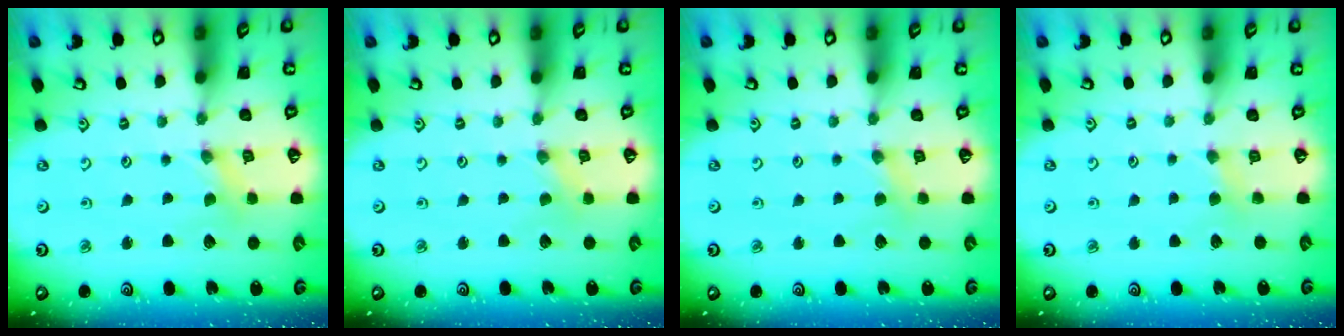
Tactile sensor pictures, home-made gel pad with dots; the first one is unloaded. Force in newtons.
{"total": 0.0}
{"total": 2.4, "press": 2.4, "slide": 0.4}
{"total": 3.2, "press": 3.2, "slide": 0.5}